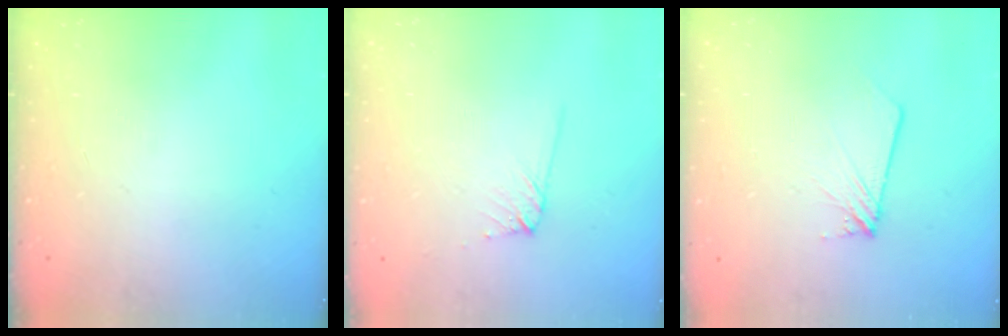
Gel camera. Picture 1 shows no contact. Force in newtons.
{"total": 6.3, "press": 6.3, "slide": 0.8}
{"total": 2.4, "press": 2.3, "slide": 0.3}